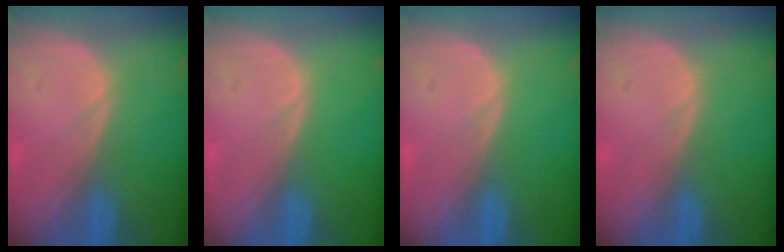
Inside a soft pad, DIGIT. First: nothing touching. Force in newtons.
{"total": 0.0}
{"total": 0.0}
{"total": 0.0}